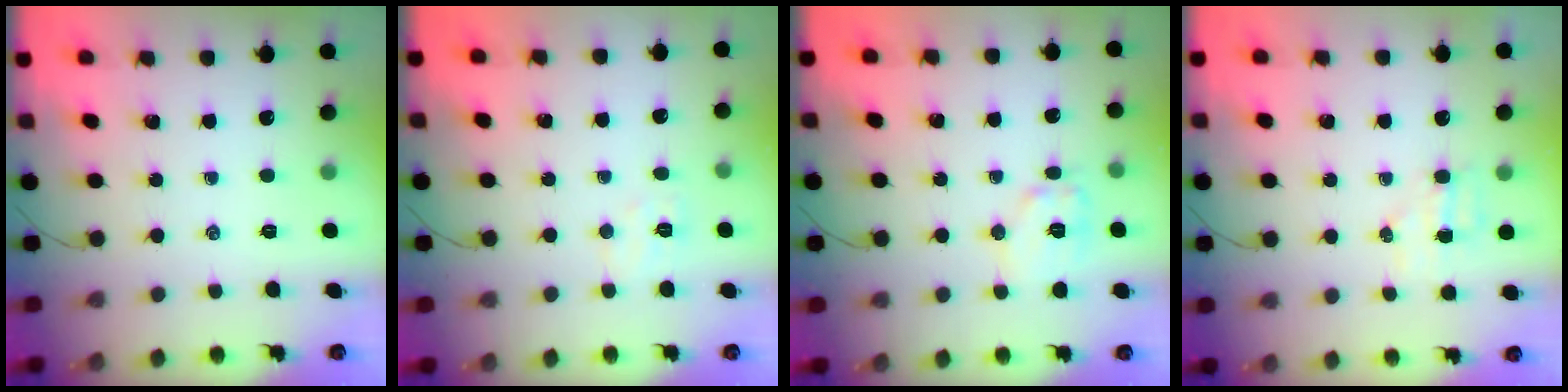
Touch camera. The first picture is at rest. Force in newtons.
{"total": 4.7, "press": 4.5, "slide": 1.1}
{"total": 9.2, "press": 9.2, "slide": 0.5}
{"total": 4.7, "press": 4.6, "slide": 1.2}